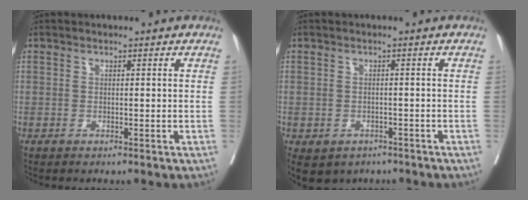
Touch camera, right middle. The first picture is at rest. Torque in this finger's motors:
{"motor_torque": [0.72, -0.73, 0.19, 0.06]}